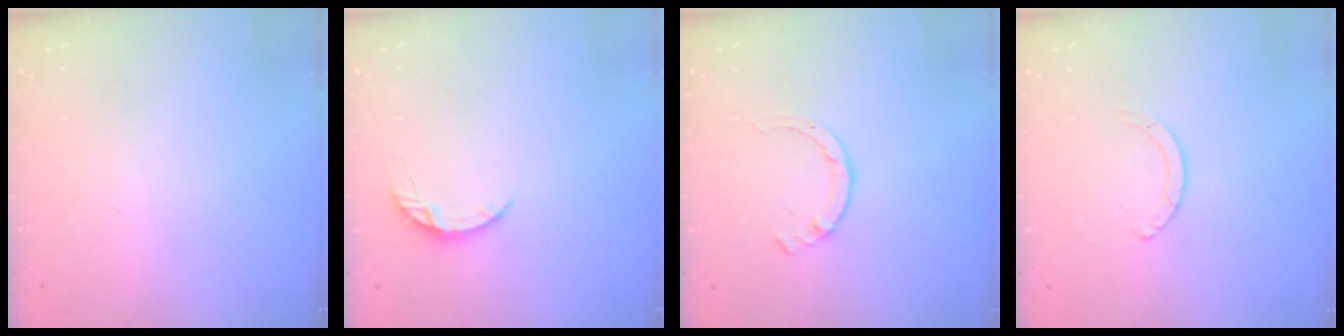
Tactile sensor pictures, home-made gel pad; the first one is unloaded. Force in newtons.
{"total": 4.6, "press": 4.6, "slide": 0.6}
{"total": 1.4, "press": 1.3, "slide": 0.3}
{"total": 1.1, "press": 1.1, "slide": 0.1}